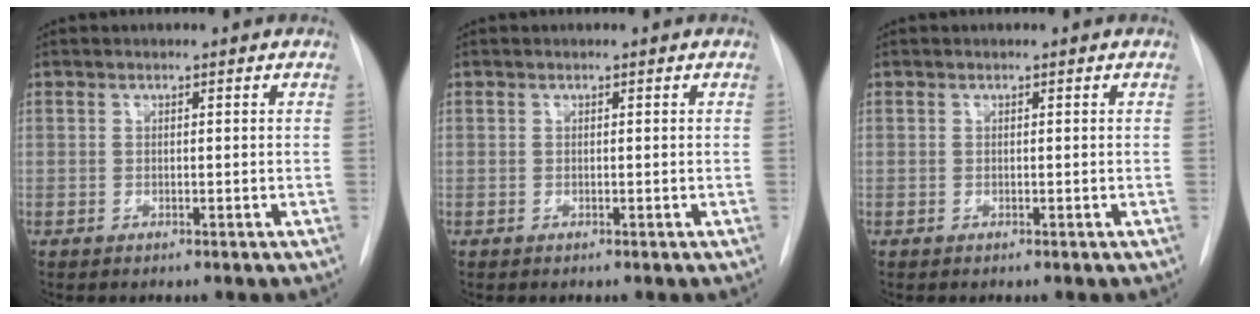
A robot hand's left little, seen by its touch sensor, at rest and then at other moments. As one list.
[{"total": 0.0}, {"total": 0.0}]